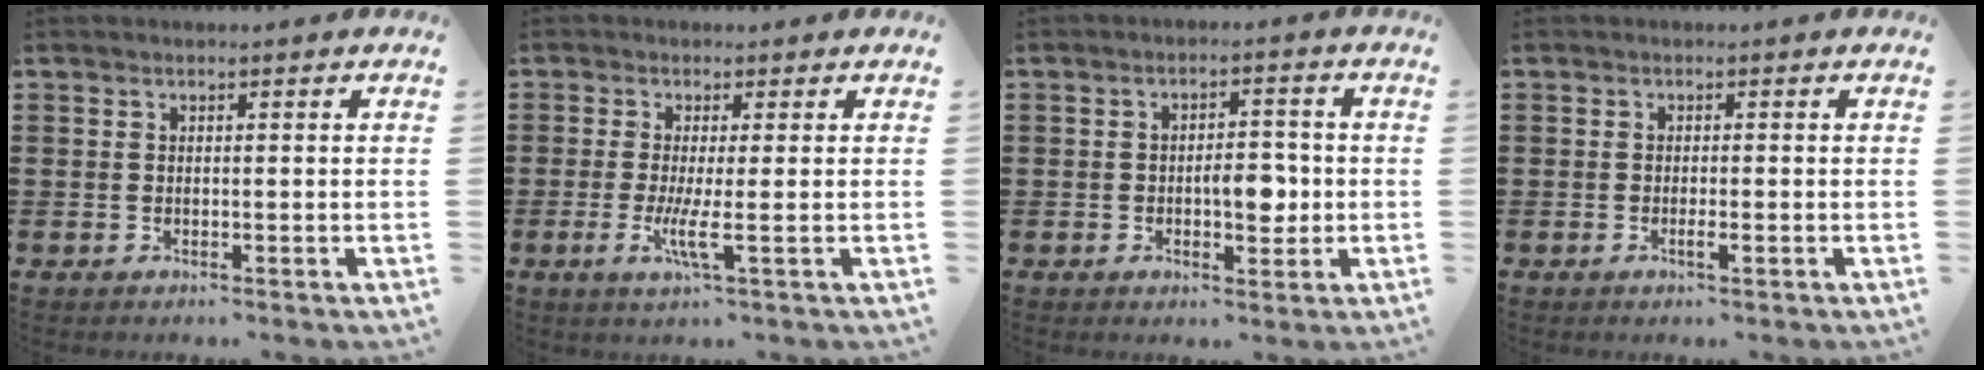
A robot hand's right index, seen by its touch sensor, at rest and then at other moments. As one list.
[{"total": 4.3, "force": [-0.9, 0.1, 4.2], "torque": [-0.082, -0.015, -0.017]}, {"total": 5.0, "force": [-0.9, 2.2, 4.3], "torque": [-0.062, -0.001, -0.019]}, {"total": 1.3, "force": [-0.6, 0.0, 1.2], "torque": [-0.023, -0.007, -0.008]}]